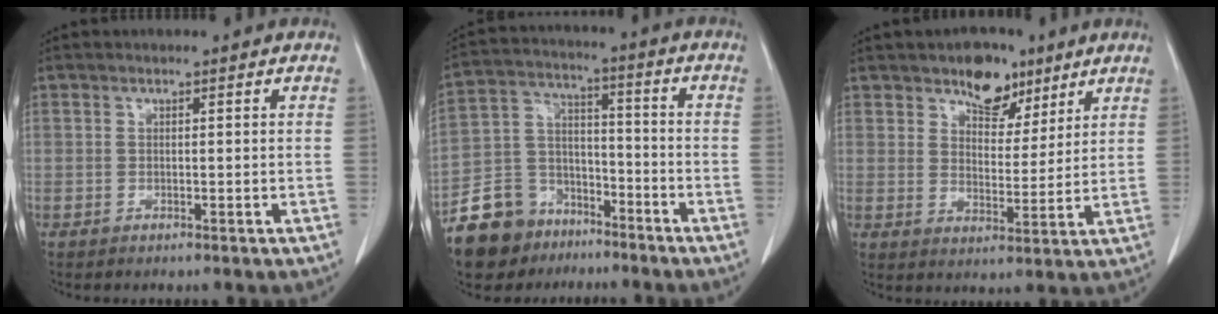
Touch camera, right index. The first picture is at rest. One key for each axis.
{"total": 12.6, "fx": -9.0, "fy": 8.1, "fz": 3.4, "tx": -0.080, "ty": 0.039, "tz": -0.157}
{"total": 7.9, "fx": 5.3, "fy": 4.3, "fz": 3.9, "tx": -0.048, "ty": 0.005, "tz": 0.085}